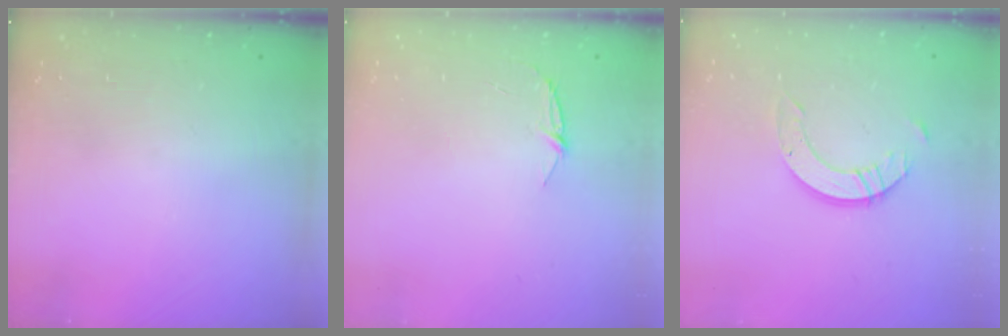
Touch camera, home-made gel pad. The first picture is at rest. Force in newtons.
{"total": 3.9, "press": 3.9, "slide": 0.4}
{"total": 8.1, "press": 8.1, "slide": 0.7}